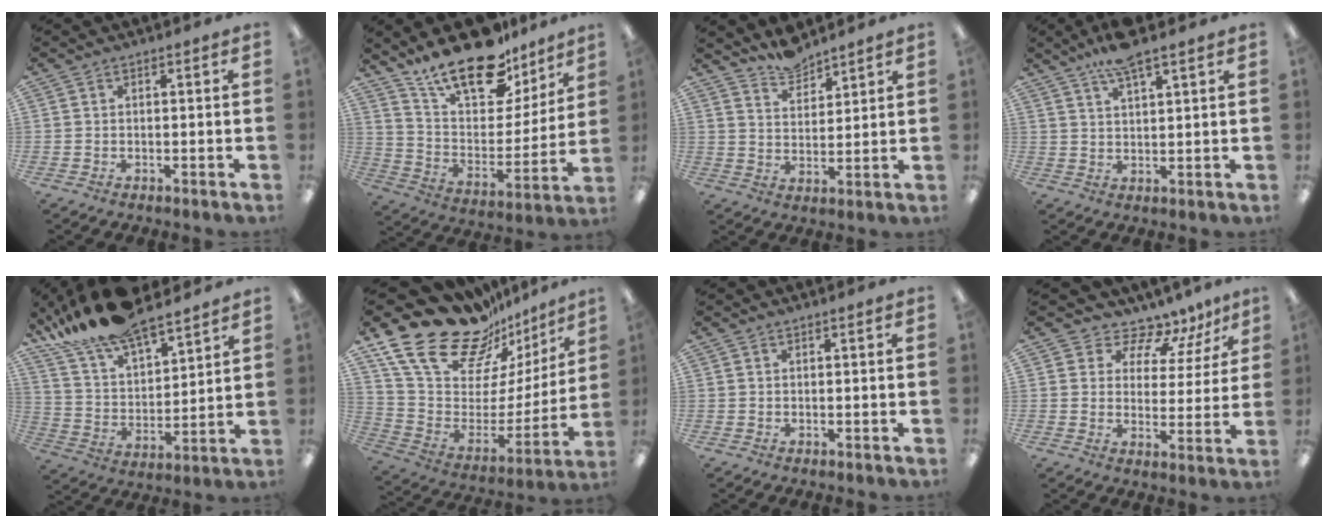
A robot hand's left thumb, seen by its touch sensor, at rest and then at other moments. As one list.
[{"total": 21.5, "force": [16.2, 9.3, 10.6], "torque": [-0.182, -0.106, 0.287]}, {"total": 6.1, "force": [5.9, 1.6, 0.7], "torque": [-0.014, -0.038, 0.110]}, {"total": 7.1, "force": [5.3, 1.2, 4.5], "torque": [-0.093, -0.013, 0.092]}, {"total": 18.3, "force": [15.5, 5.5, 7.9], "torque": [-0.167, -0.092, 0.280]}, {"total": 24.9, "force": [18.1, 12.2, 11.9], "torque": [-0.199, -0.128, 0.333]}, {"total": 0.0}, {"total": 8.5, "force": [6.8, 4.4, 2.5], "torque": [-0.045, -0.057, 0.122]}]